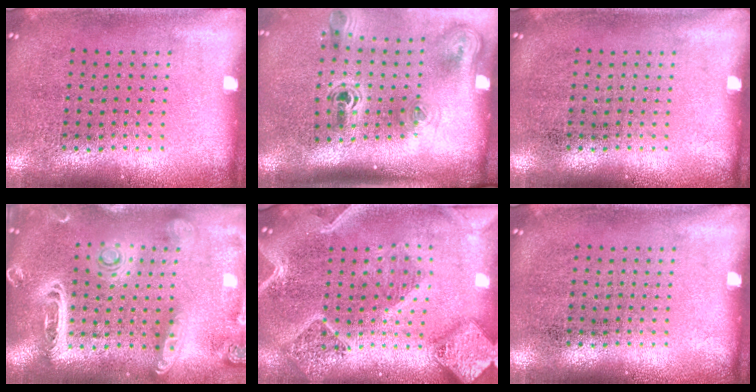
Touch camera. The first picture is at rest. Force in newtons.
{"total": 2.3, "press": 1.5, "slide": 1.8}
{"total": 0.0}
{"total": 3.0, "press": 2.5, "slide": 1.5}
{"total": 3.2, "press": 2.7, "slide": 1.7}
{"total": 0.0}